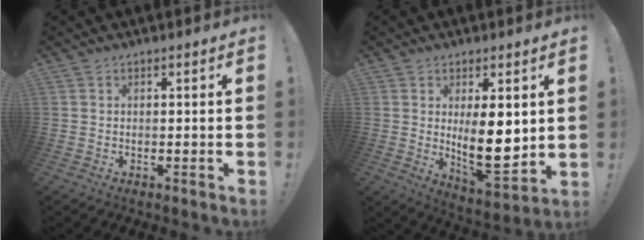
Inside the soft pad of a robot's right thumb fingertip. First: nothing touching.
{"total": 13.0, "force": [1.5, 5.1, 11.9], "torque": [-0.190, -0.027, 0.026]}